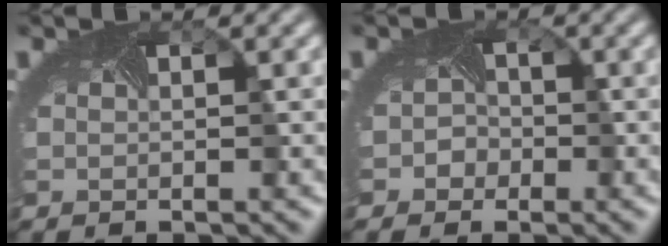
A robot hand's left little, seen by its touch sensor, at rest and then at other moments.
{"total": 2.2, "force": [-1.1, 1.9, 0.4], "torque": [0.015, 0.003, -0.016]}